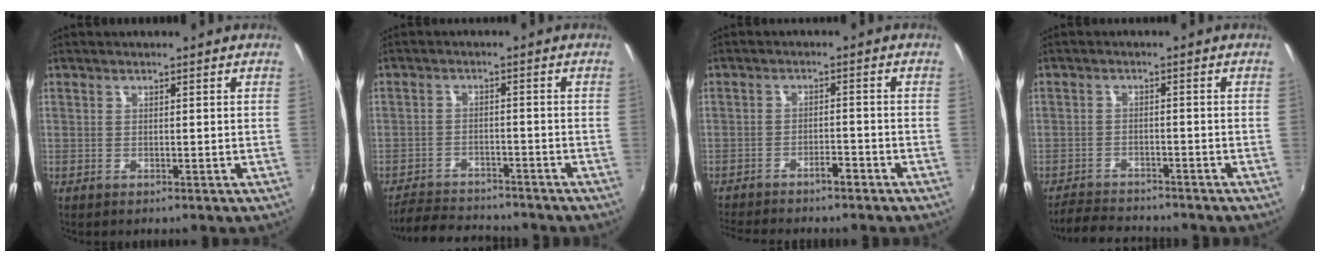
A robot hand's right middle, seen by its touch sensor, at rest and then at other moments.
{"total": 8.9, "force": [-8.1, 3.0, 2.2], "torque": [-0.072, 0.012, -0.124]}
{"total": 6.0, "force": [-5.5, 0.9, 2.3], "torque": [-0.054, -0.002, -0.086]}
{"total": 6.3, "force": [-5.8, 1.9, 1.2], "torque": [-0.048, 0.006, -0.096]}